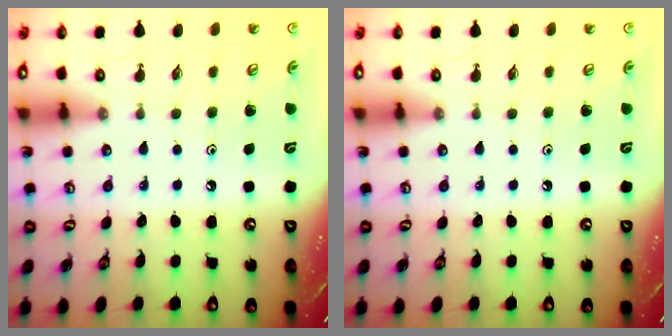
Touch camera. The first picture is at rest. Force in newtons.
{"total": 0.0}